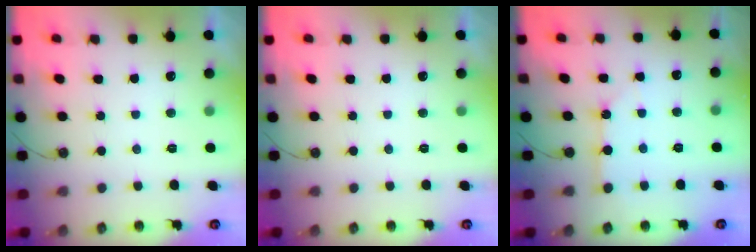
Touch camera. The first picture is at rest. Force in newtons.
{"total": 0.0}
{"total": 2.6, "press": 2.6, "slide": 0.1}